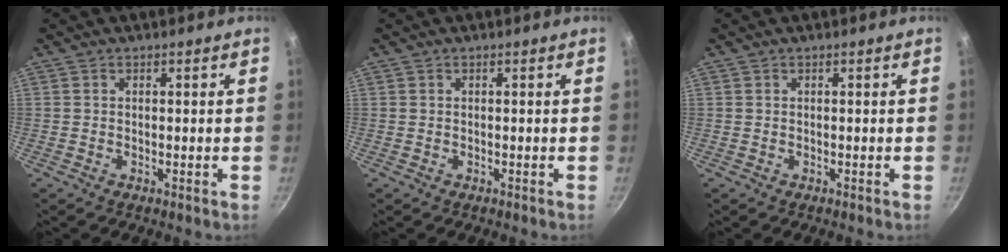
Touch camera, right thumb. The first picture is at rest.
{"total": 0.0}
{"total": 0.0}